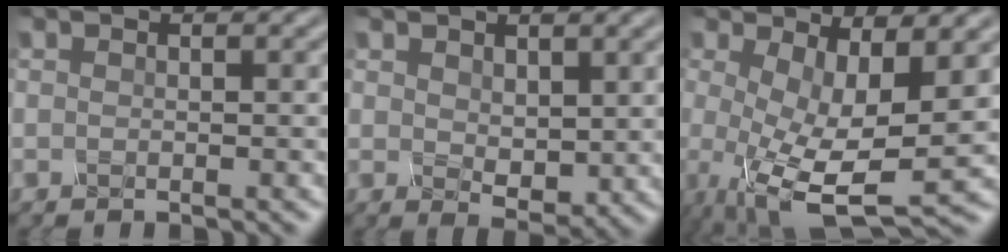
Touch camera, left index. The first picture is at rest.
{"total": 1.7, "force": [1.1, 0.7, 1.0], "torque": [-0.034, -0.005, 0.042]}
{"total": 8.6, "force": [-1.4, 2.7, 8.0], "torque": [-0.159, -0.019, 0.001]}